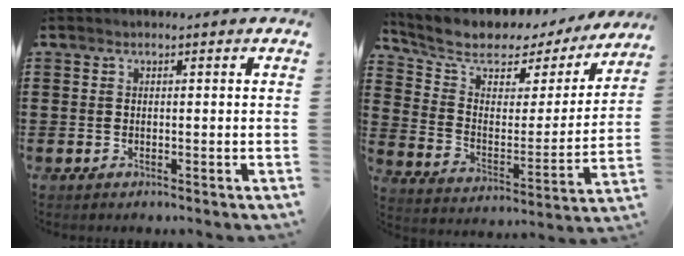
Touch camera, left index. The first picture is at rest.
{"total": 6.9, "force": [5.4, 3.3, 2.8], "torque": [-0.082, -0.043, 0.087]}